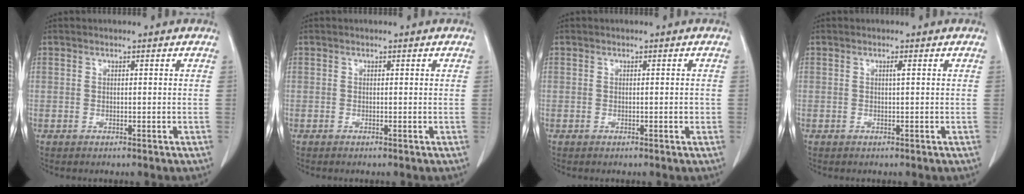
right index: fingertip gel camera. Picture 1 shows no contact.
{"total": 0.0}
{"total": 0.7, "force": [-0.1, 0.2, 0.6], "torque": [-0.010, 0.001, 0.000]}
{"total": 0.6, "force": [0.2, -0.1, 0.5], "torque": [-0.011, -0.001, 0.004]}